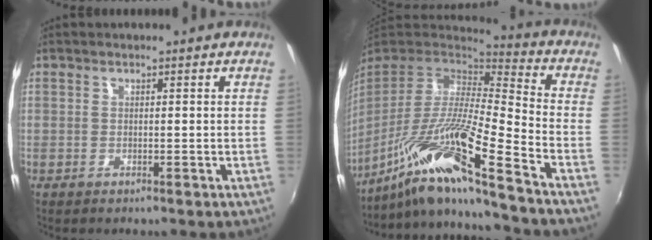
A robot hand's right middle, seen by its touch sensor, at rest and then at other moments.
{"total": 19.9, "force": [-13.5, -0.5, 14.6], "torque": [-0.241, -0.042, -0.256]}